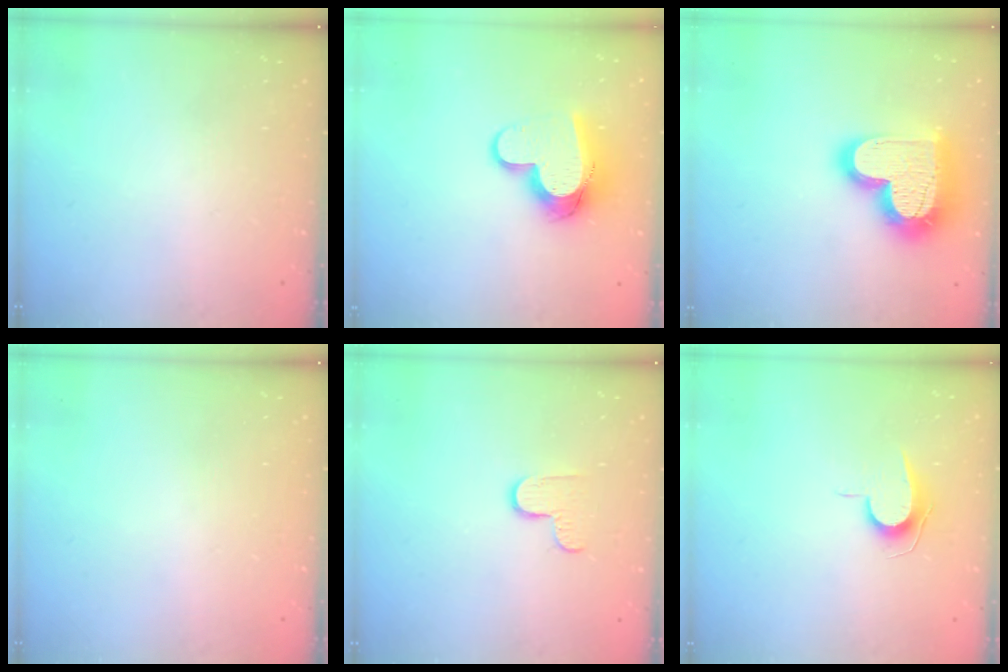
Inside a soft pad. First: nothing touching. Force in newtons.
{"total": 12.7, "press": 12.7, "slide": 1.4}
{"total": 23.3, "press": 23.2, "slide": 1.9}
{"total": 0.8, "press": 0.8, "slide": 0.1}
{"total": 4.5, "press": 4.5, "slide": 0.4}
{"total": 6.8, "press": 6.8, "slide": 0.7}